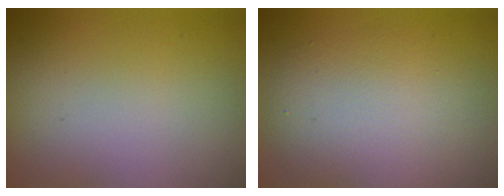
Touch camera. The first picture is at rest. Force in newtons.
{"total": 5.7, "press": 5.7, "slide": 0.1}